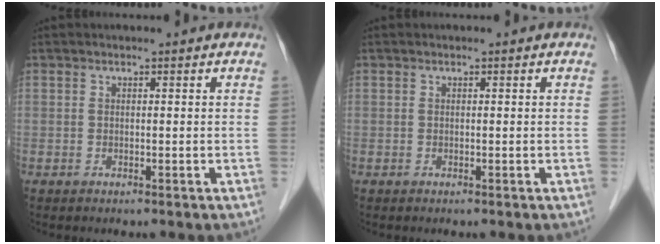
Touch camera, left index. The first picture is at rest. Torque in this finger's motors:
{"motor_torque": [0.06, 0.02, 0.00, -0.01]}